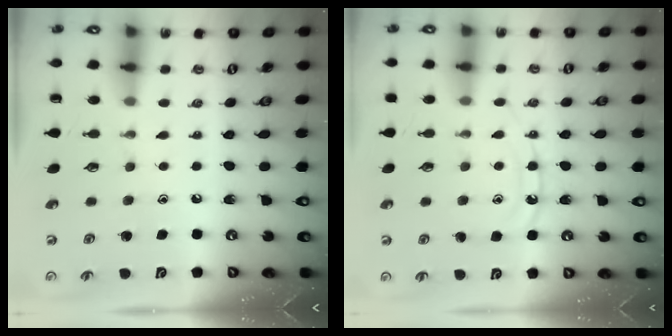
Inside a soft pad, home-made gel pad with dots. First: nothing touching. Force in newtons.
{"total": 9.5, "press": 9.5, "slide": 1.1}